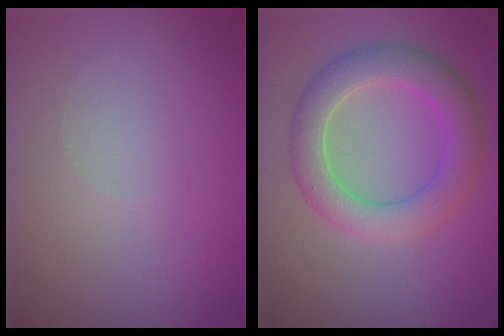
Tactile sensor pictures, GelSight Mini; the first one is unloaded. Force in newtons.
{"total": 5.3, "press": 5.3, "slide": 0.1}